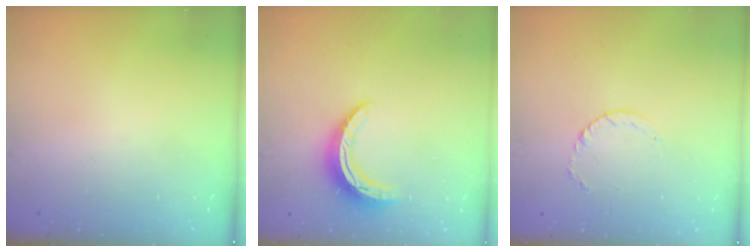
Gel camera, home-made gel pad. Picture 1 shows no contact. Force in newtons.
{"total": 9.9, "press": 9.9, "slide": 0.5}
{"total": 3.2, "press": 3.2, "slide": 0.4}